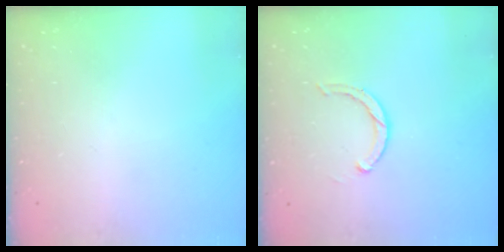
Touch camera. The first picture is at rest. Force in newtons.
{"total": 3.6, "press": 3.6, "slide": 0.6}